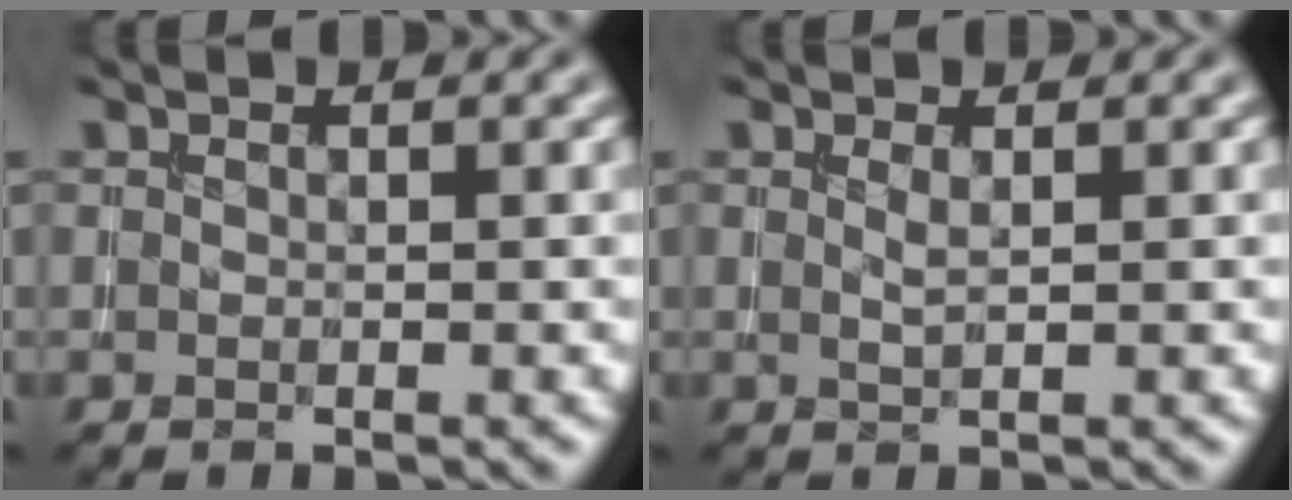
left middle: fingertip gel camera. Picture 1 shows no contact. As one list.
[{"total": 0.9, "force": [0.3, 0.2, 0.8], "torque": [-0.017, -0.001, 0.006]}]